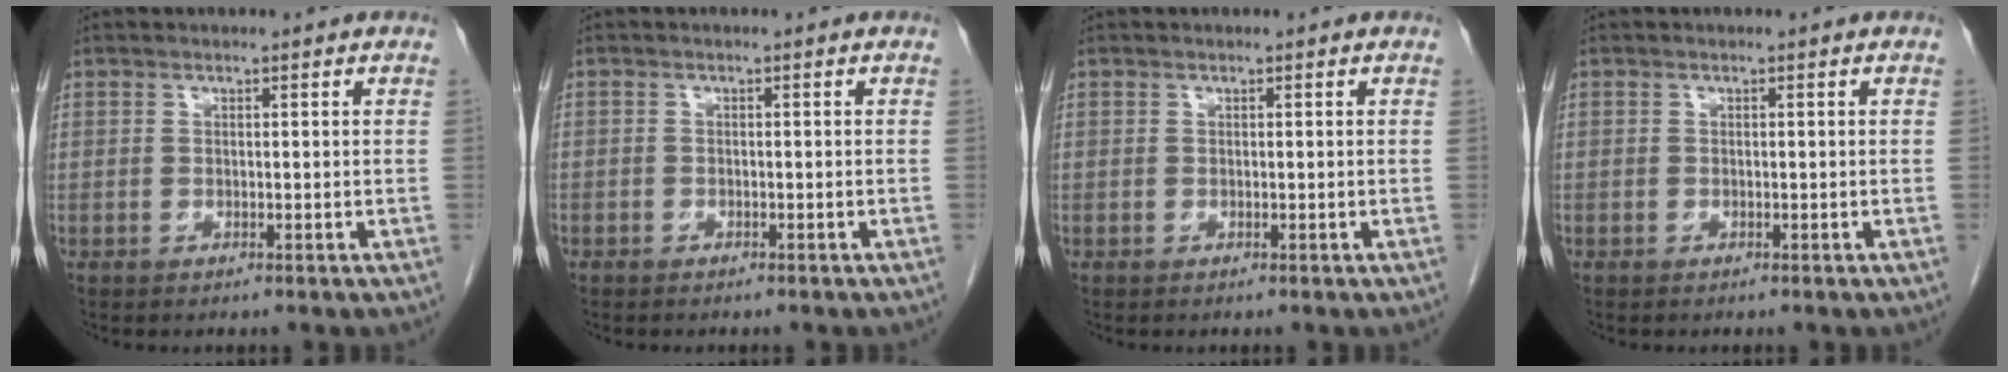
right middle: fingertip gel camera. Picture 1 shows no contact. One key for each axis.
{"total": 0.8, "fx": -0.6, "fy": 0.6, "fz": 0.0, "tx": -0.003, "ty": 0.004, "tz": -0.010}
{"total": 0.0}
{"total": 0.0}